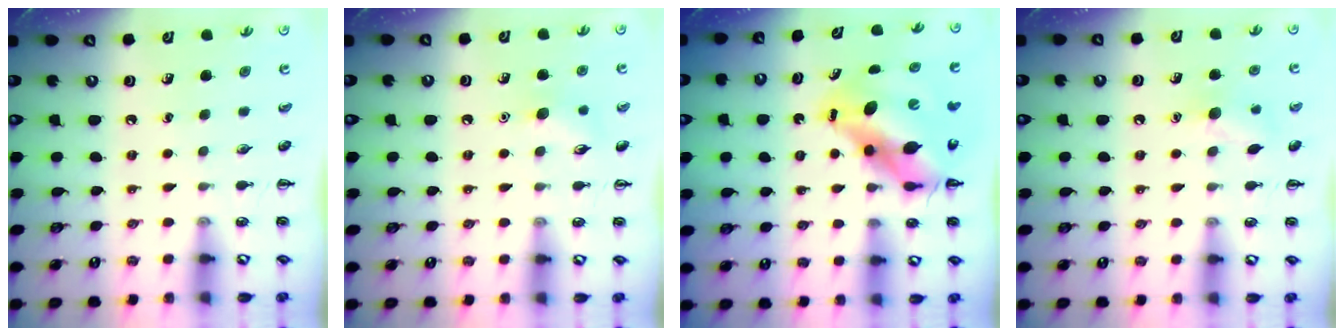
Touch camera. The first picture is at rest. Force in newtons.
{"total": 7.8, "press": 7.7, "slide": 1.4}
{"total": 12.1, "press": 11.6, "slide": 3.1}
{"total": 8.0, "press": 7.9, "slide": 1.4}